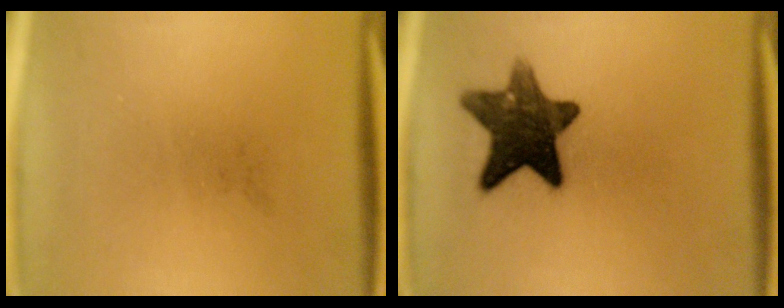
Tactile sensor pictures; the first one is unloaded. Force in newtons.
{"total": 12.3}